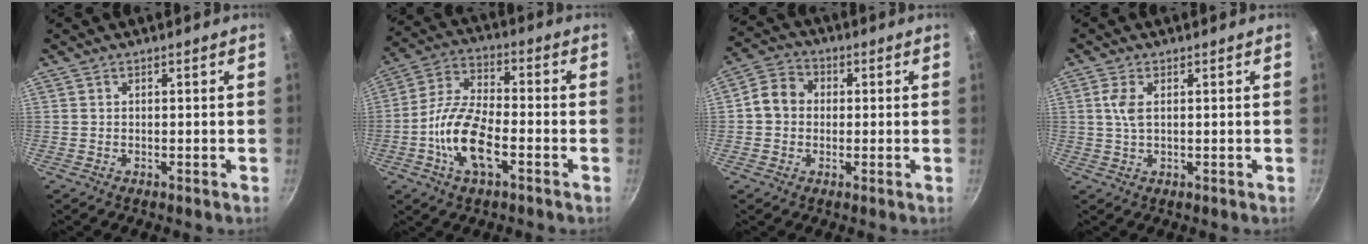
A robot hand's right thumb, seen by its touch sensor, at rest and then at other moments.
{"total": 12.9, "force": [-4.2, 5.6, 10.8], "torque": [-0.204, 0.030, -0.093]}
{"total": 6.6, "force": [0.2, 5.7, 3.3], "torque": [-0.034, 0.015, -0.014]}
{"total": 3.3, "force": [0.8, 1.5, 2.8], "torque": [-0.064, 0.004, 0.016]}